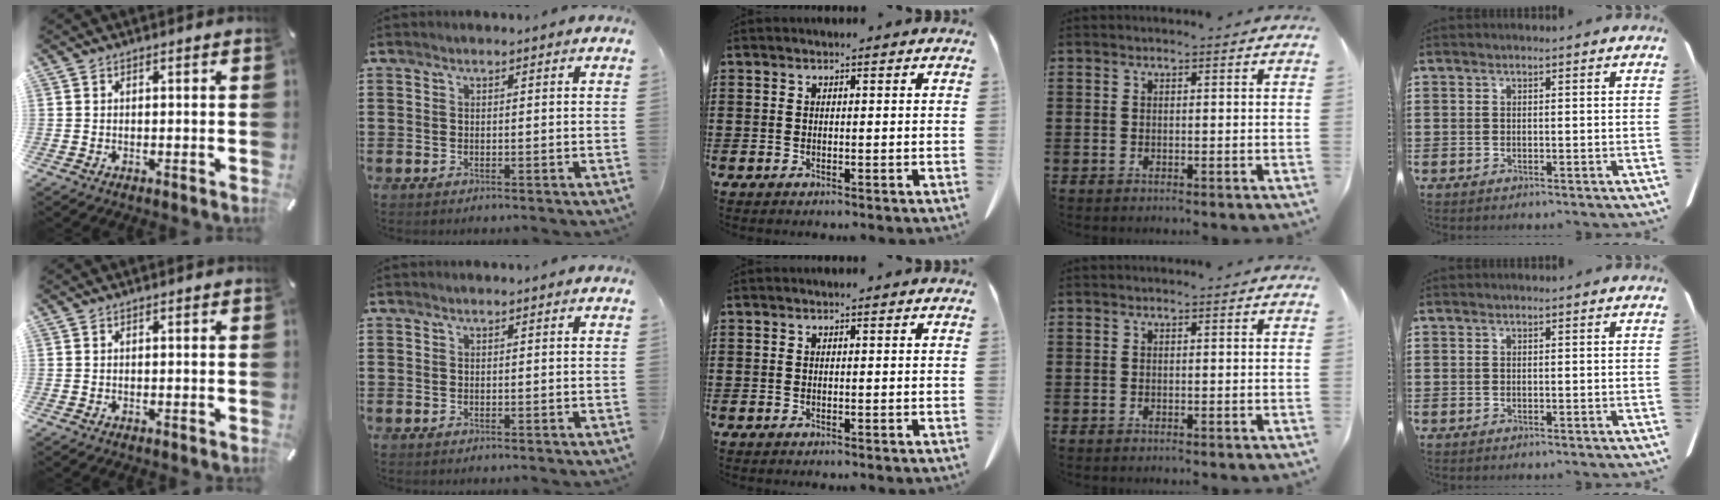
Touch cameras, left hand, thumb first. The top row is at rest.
{}